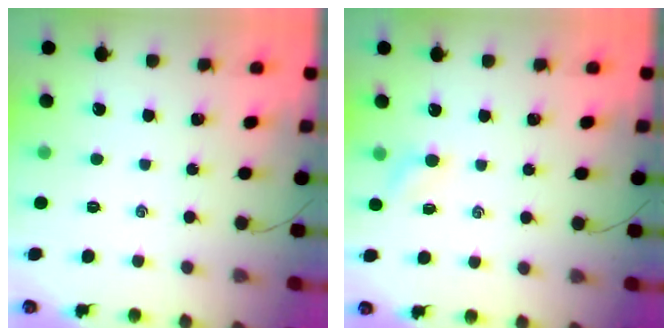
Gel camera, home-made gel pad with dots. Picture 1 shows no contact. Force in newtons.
{"total": 3.1, "press": 2.9, "slide": 1.0}